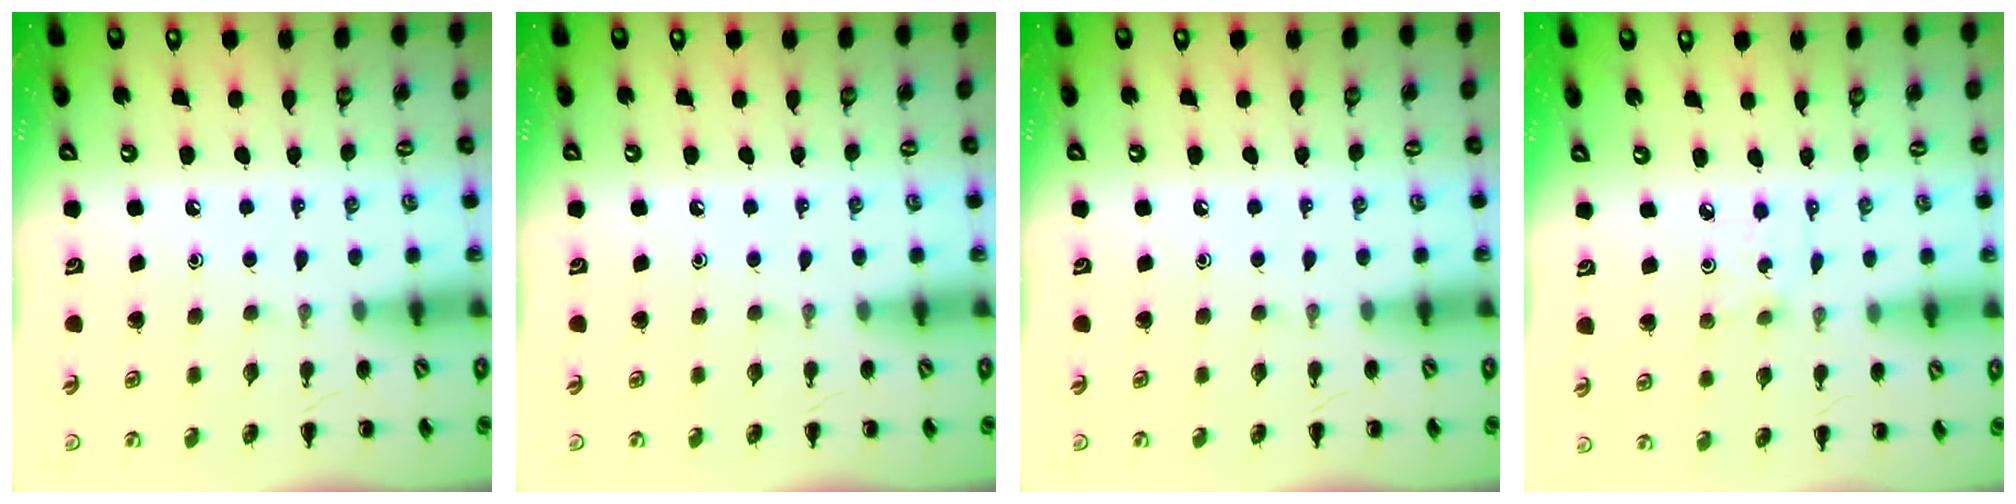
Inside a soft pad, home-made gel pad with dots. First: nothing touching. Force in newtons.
{"total": 0.0}
{"total": 0.0}
{"total": 2.5, "press": 2.3, "slide": 0.9}